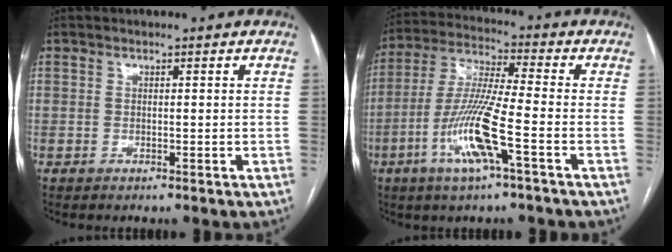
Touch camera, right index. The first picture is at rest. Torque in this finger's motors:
{"motor_torque": [1.97, -0.17, 0.85, 0.21]}